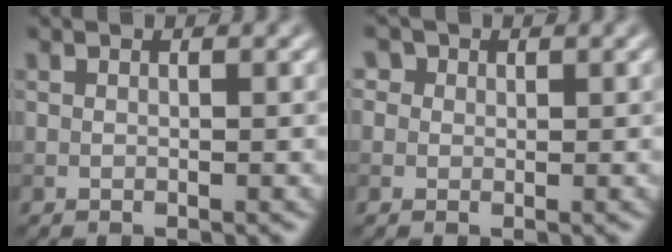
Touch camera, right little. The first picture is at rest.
{"total": 2.4, "force": [1.3, 1.8, 0.9], "torque": [-0.011, 0.009, 0.001]}